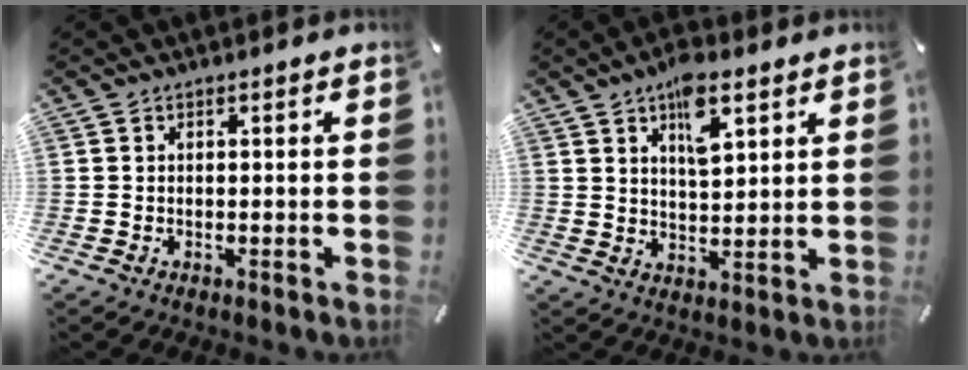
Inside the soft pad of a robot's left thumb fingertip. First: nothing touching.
{"total": 10.3, "force": [6.1, 4.7, 6.9], "torque": [-0.101, -0.022, 0.103]}